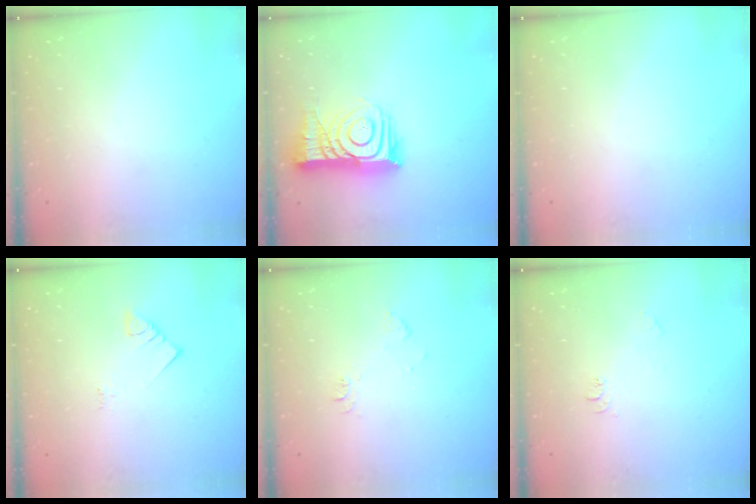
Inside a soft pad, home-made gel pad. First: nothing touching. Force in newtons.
{"total": 14.4, "press": 14.4, "slide": 1.1}
{"total": 0.0}
{"total": 3.3, "press": 3.3, "slide": 0.4}
{"total": 6.2, "press": 6.2, "slide": 0.5}
{"total": 6.6, "press": 6.6, "slide": 0.6}